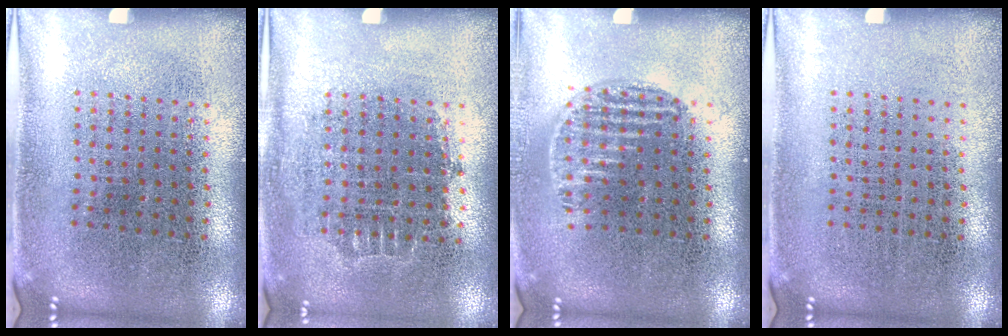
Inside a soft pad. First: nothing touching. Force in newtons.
{"total": 0.6, "press": 0.6, "slide": 0.2}
{"total": 0.9, "press": 0.8, "slide": 0.5}
{"total": 0.0}